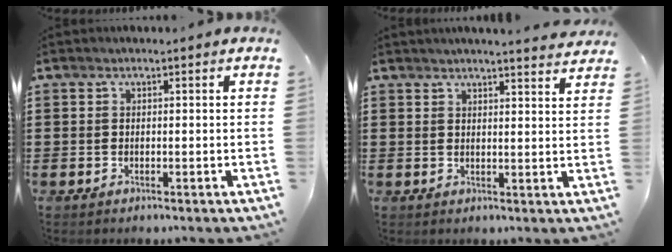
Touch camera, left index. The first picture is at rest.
{"total": 2.8, "force": [2.8, -0.5, 0.6], "torque": [-0.011, -0.014, 0.049]}